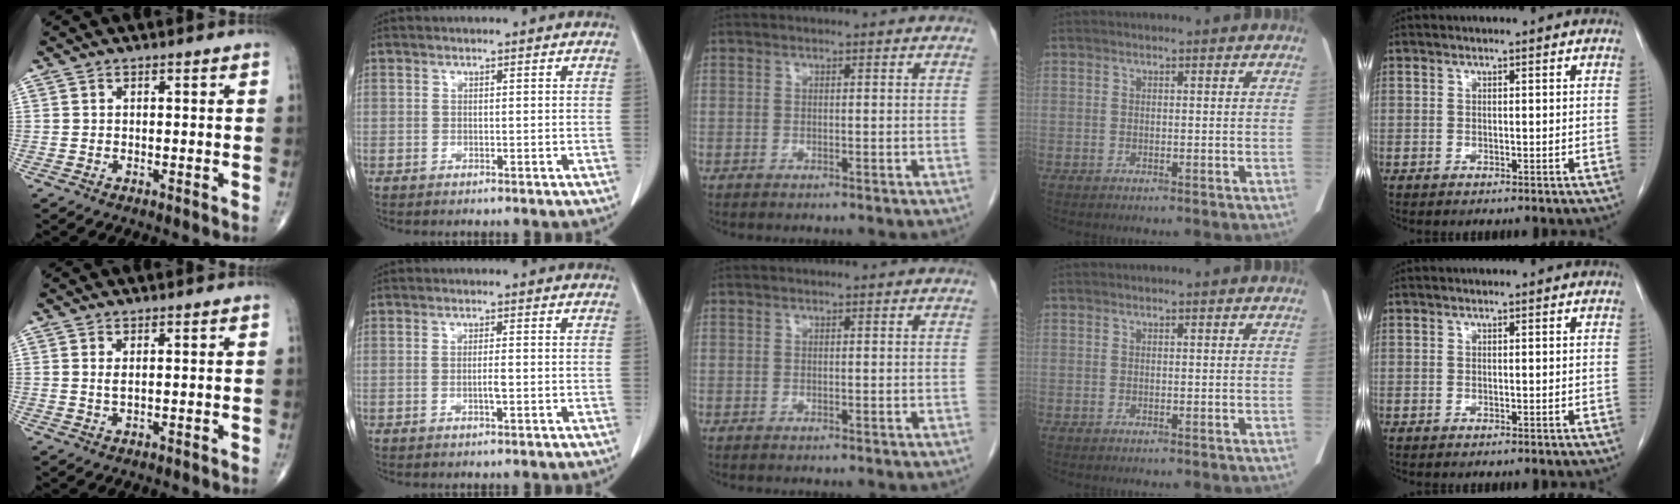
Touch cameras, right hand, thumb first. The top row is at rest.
{"thumb": {"total": 1.3, "force": [0.5, 0.4, 1.1], "torque": [-0.025, -0.005, 0.012]}, "index": {"total": 1.8, "force": [-0.4, 0.2, 1.8], "torque": [-0.034, -0.001, -0.008]}}